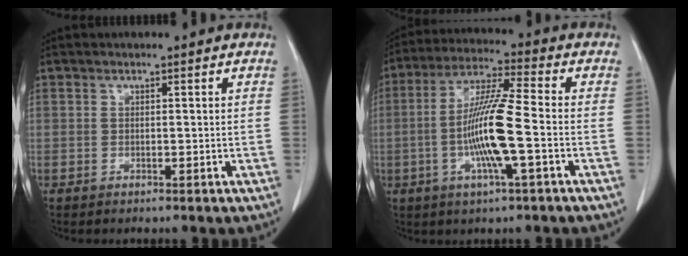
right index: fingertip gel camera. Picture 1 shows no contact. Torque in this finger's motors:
{"motor_torque": [1.80, -0.34, 0.79, 0.20]}